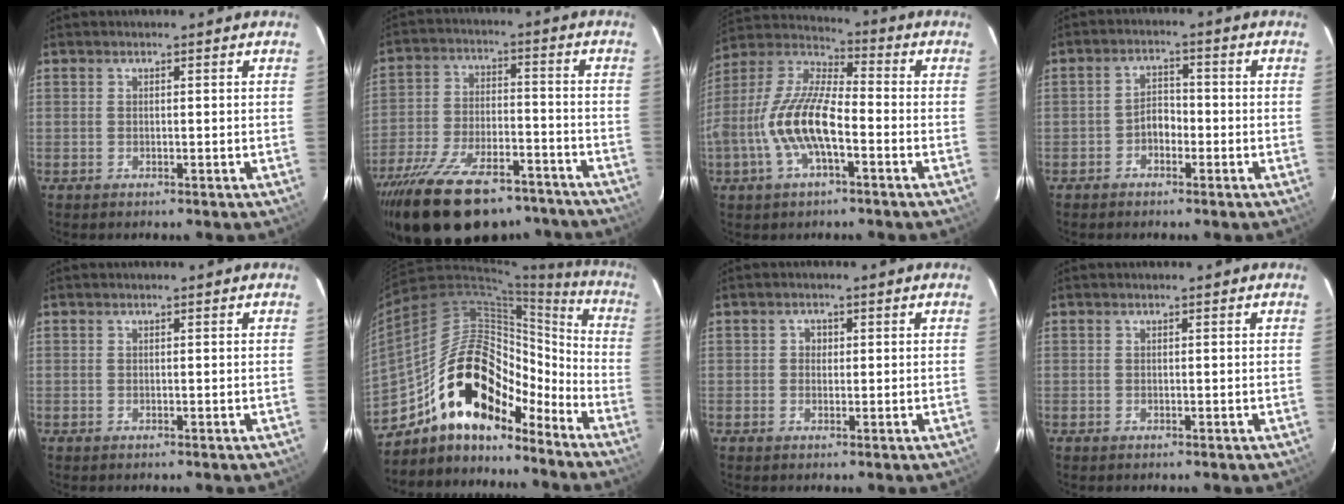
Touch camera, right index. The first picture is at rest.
{"total": 25.1, "force": [-19.7, 9.6, 12.3], "torque": [-0.248, -0.020, -0.296]}
{"total": 14.9, "force": [-4.4, 5.4, 13.2], "torque": [-0.270, -0.001, -0.086]}
{"total": 3.0, "force": [-1.7, 1.8, 1.7], "torque": [-0.032, 0.009, -0.030]}
{"total": 0.0}
{"total": 19.7, "force": [-13.4, 9.4, 11.0], "torque": [-0.182, 0.023, -0.227]}
{"total": 1.1, "force": [0.0, 1.1, 0.3], "torque": [-0.003, 0.003, -0.003]}
{"total": 0.0}